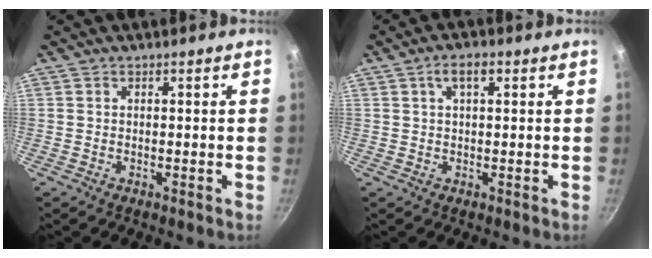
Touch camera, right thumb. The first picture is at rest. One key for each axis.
{"total": 3.6, "fx": 1.4, "fy": 1.5, "fz": 3.0, "tx": -0.050, "ty": 0.006, "tz": 0.024}